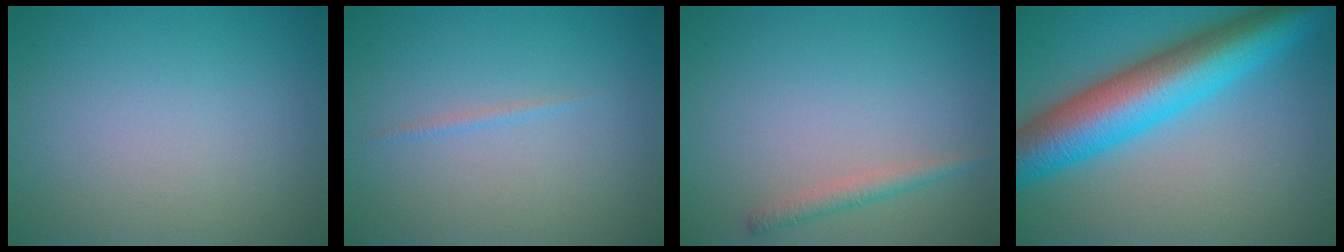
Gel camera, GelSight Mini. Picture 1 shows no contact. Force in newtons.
{"total": 0.5, "press": 0.5, "slide": 0.1}
{"total": 1.4, "press": 1.4, "slide": 0.1}
{"total": 10.9, "press": 10.9, "slide": 0.2}